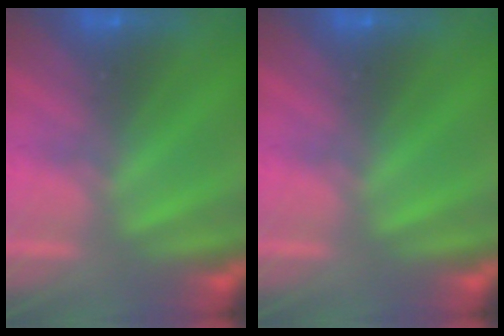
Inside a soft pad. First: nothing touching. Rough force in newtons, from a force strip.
{"total": 0.0}